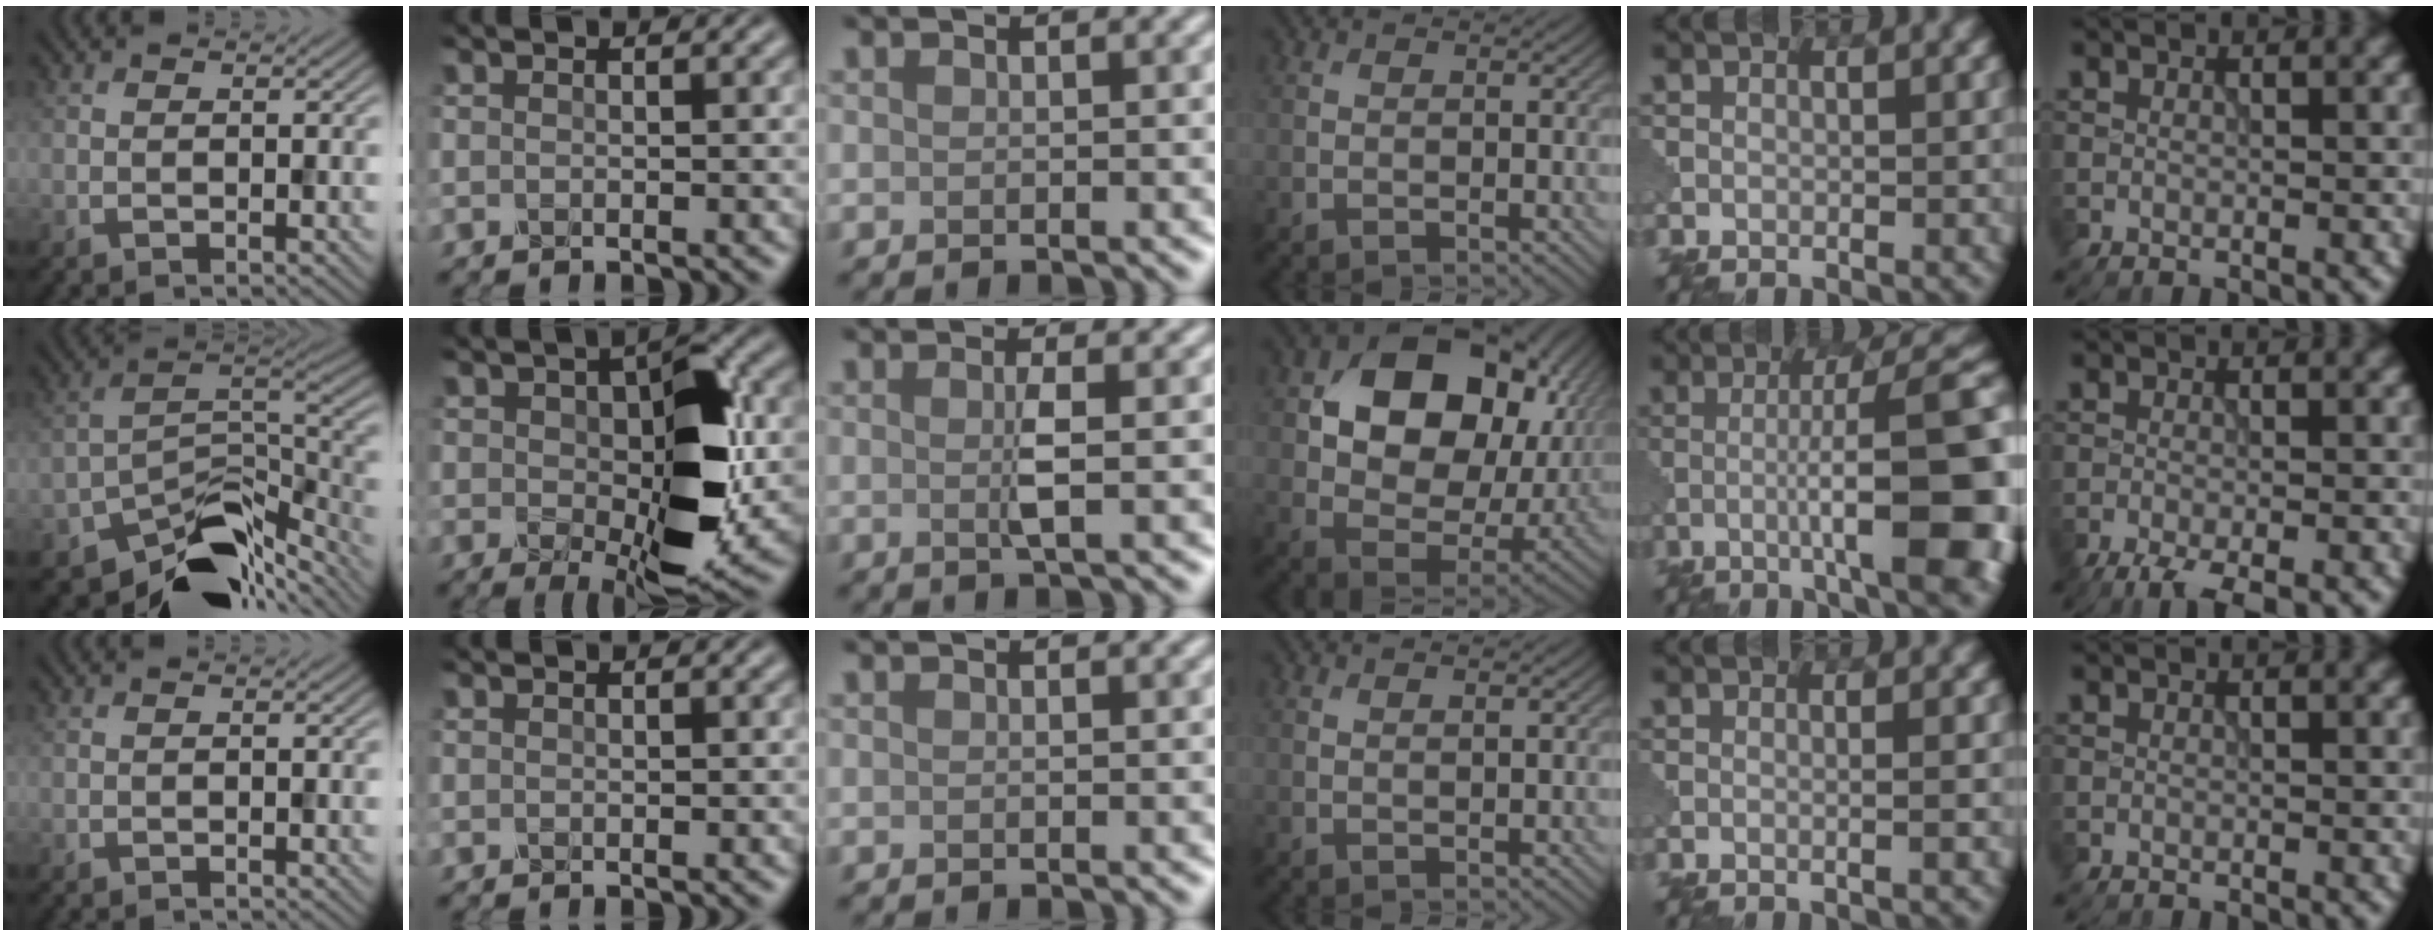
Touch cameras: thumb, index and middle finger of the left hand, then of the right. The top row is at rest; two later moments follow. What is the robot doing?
{"motion": "disassemble", "object": "pitcher"}